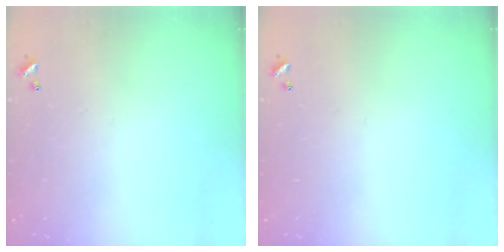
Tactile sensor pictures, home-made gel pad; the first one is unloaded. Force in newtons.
{"total": 0.0}